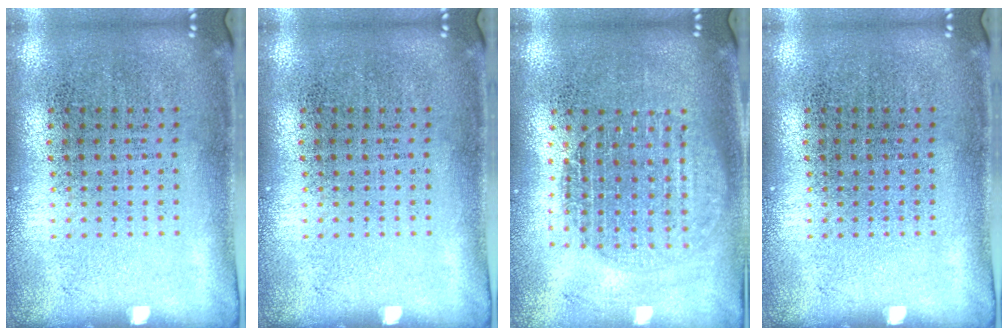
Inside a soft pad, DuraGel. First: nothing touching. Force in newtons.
{"total": 0.0}
{"total": 1.6, "press": 1.4, "slide": 0.8}
{"total": 0.0}